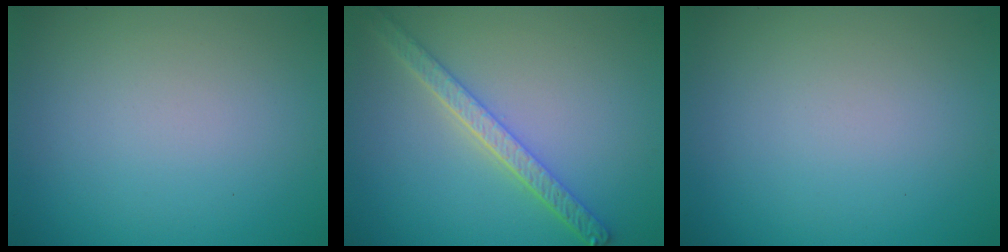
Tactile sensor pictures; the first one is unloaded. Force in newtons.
{"total": 4.1, "press": 3.3, "slide": 2.4}
{"total": 0.0}